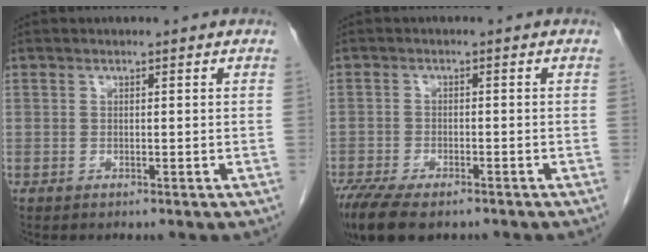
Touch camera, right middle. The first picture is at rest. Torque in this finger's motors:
{"motor_torque": [0.88, -0.65, 0.18, 0.10]}